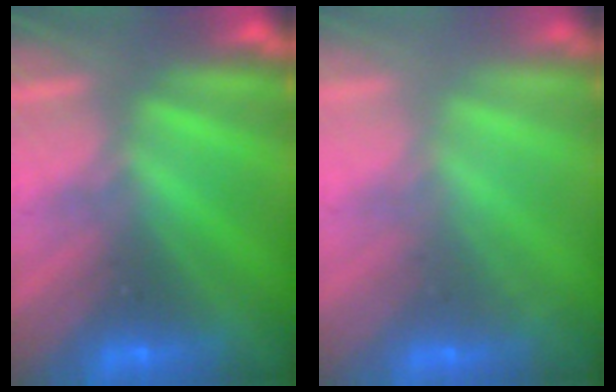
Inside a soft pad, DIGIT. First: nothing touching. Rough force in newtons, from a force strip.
{"total": 2.4}